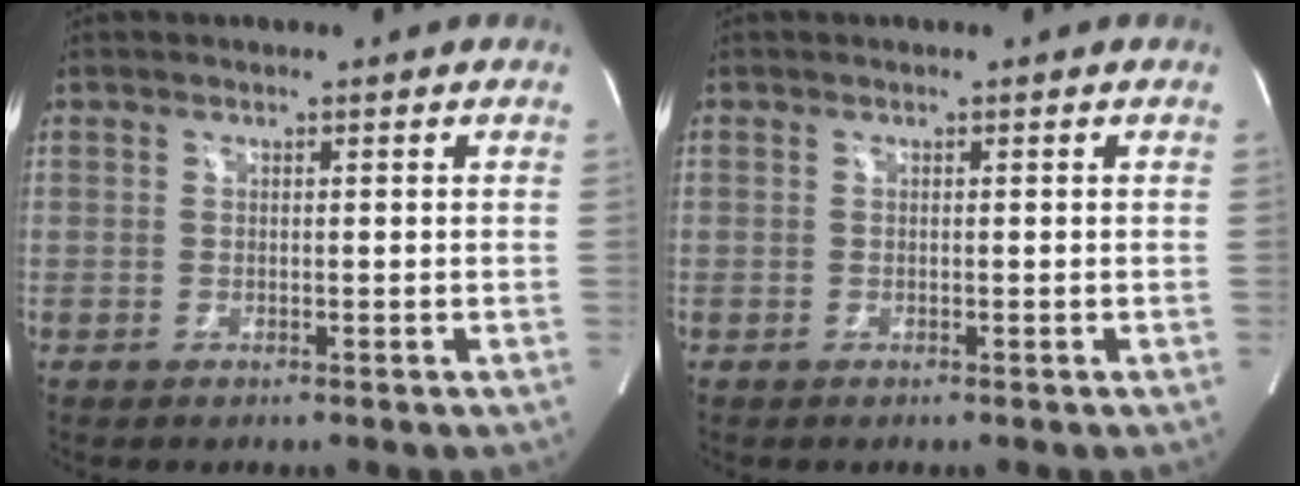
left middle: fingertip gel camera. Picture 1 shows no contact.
{"total": 0.0}